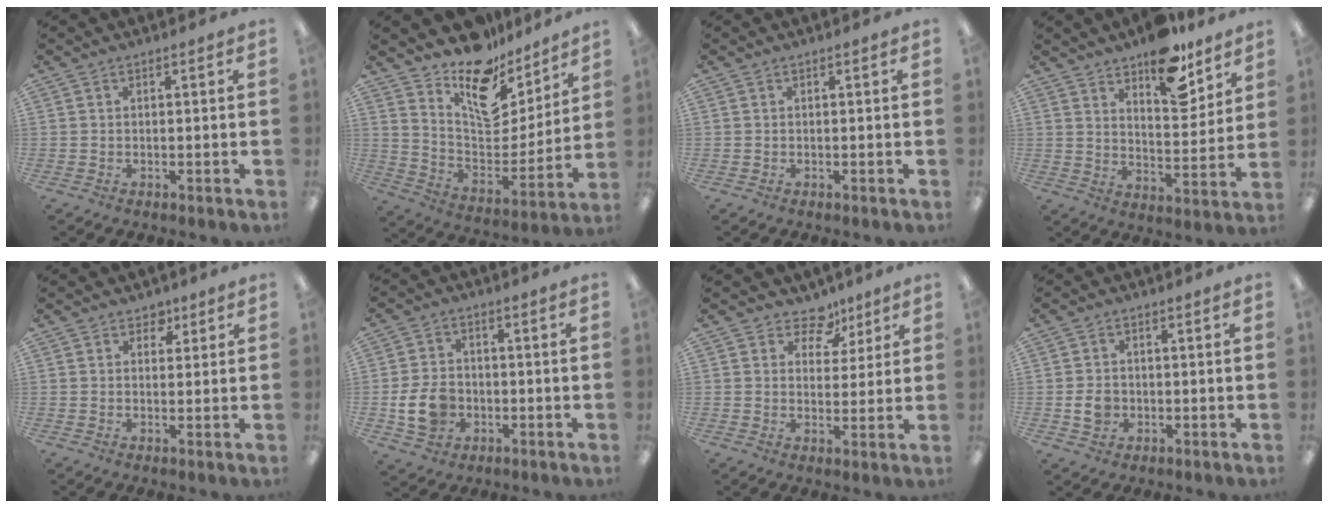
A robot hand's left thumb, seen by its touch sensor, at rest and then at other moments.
{"total": 16.4, "force": [12.4, 7.9, 7.1], "torque": [-0.115, -0.109, 0.221]}
{"total": 0.0}
{"total": 13.6, "force": [10.4, 5.6, 6.8], "torque": [-0.087, -0.068, 0.182]}
{"total": 2.7, "force": [1.6, 1.9, 1.1], "torque": [-0.002, -0.005, 0.024]}
{"total": 8.8, "force": [-2.2, 6.8, 5.2], "torque": [-0.105, 0.013, -0.036]}
{"total": 7.4, "force": [5.0, 4.9, 2.3], "torque": [-0.029, -0.032, 0.089]}
{"total": 4.4, "force": [-0.8, 3.7, 2.3], "torque": [-0.030, 0.005, -0.012]}